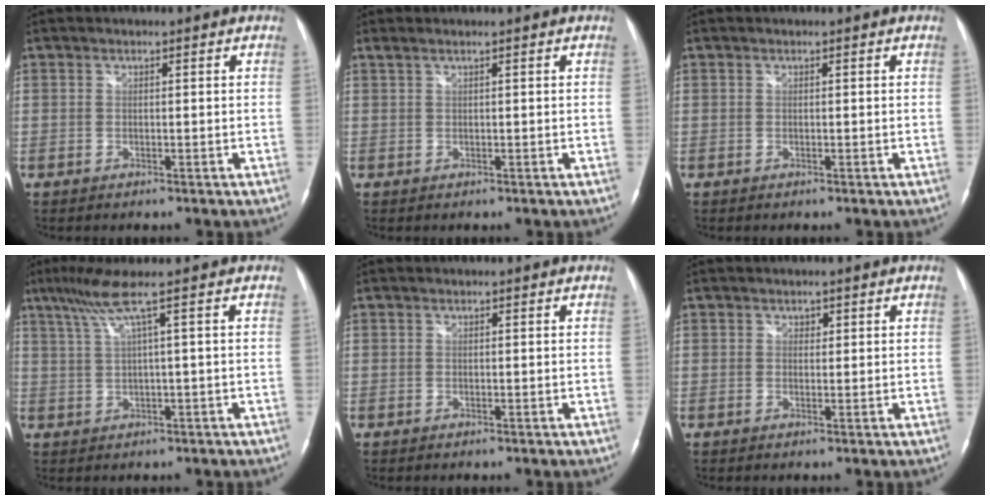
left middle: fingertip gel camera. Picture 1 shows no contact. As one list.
[{"total": 1.0, "force": [0.7, -0.1, 0.7], "torque": [-0.027, 0.019, 0.021]}, {"total": 0.0}, {"total": 4.9, "force": [2.4, -1.4, 4.0], "torque": [-0.092, 0.015, 0.054]}, {"total": 0.0}, {"total": 0.9, "force": [0.4, 0.7, 0.3], "torque": [0.000, -0.001, 0.005]}]